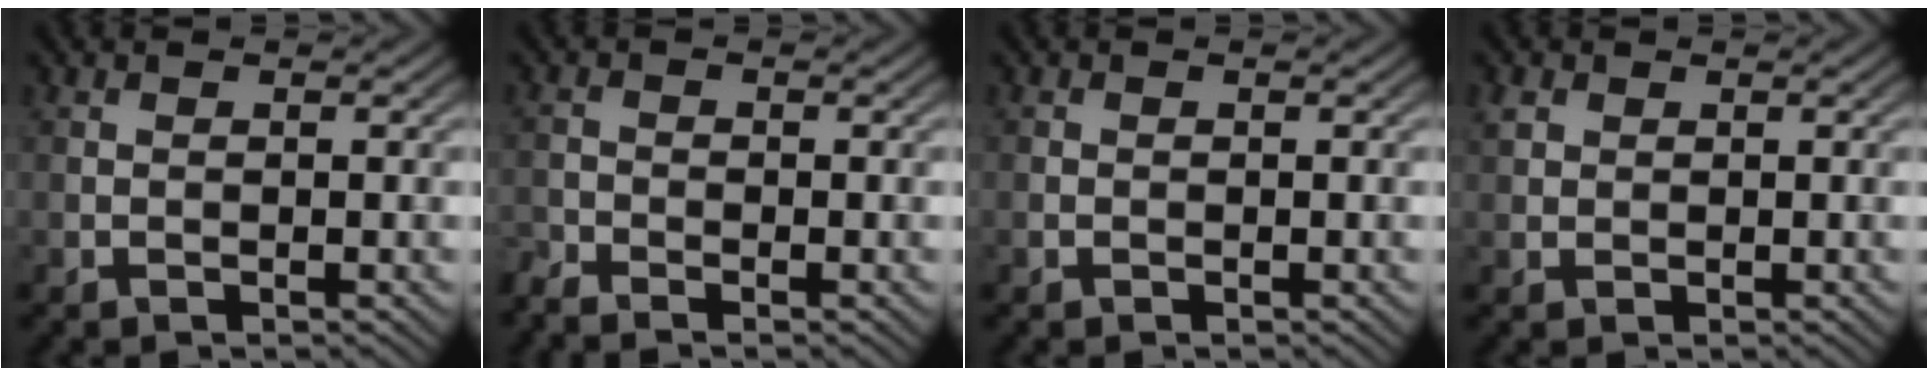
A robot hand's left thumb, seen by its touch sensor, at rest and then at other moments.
{"total": 2.1, "force": [-1.9, 0.4, 0.8], "torque": [-0.020, -0.009, -0.049]}
{"total": 0.6, "force": [-0.2, 0.5, 0.2], "torque": [-0.004, -0.004, -0.005]}
{"total": 1.5, "force": [0.7, 1.2, 0.6], "torque": [-0.016, 0.003, 0.015]}